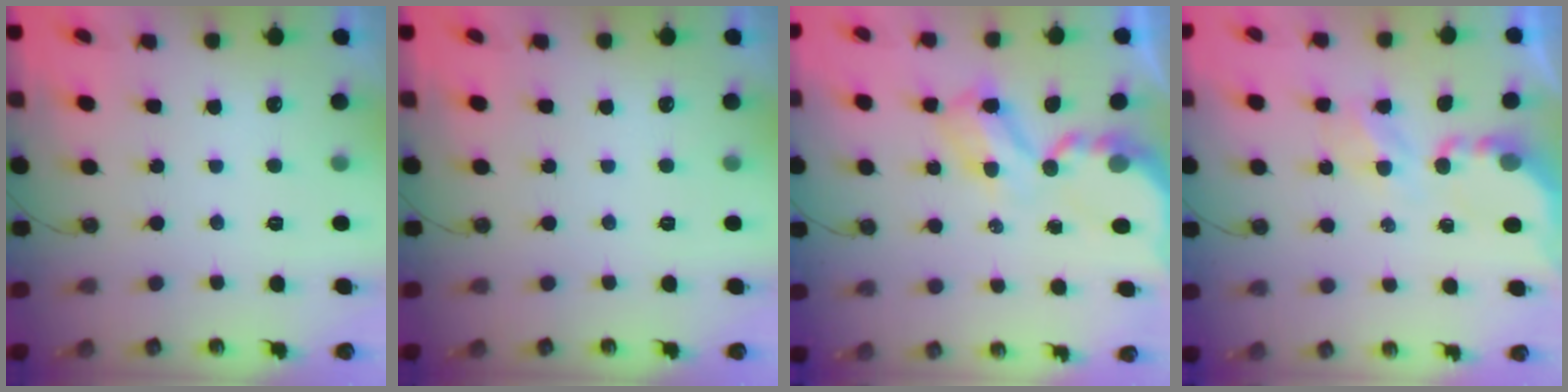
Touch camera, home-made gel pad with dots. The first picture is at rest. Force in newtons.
{"total": 0.0}
{"total": 6.9, "press": 6.9, "slide": 0.5}
{"total": 5.2, "press": 5.2, "slide": 0.4}